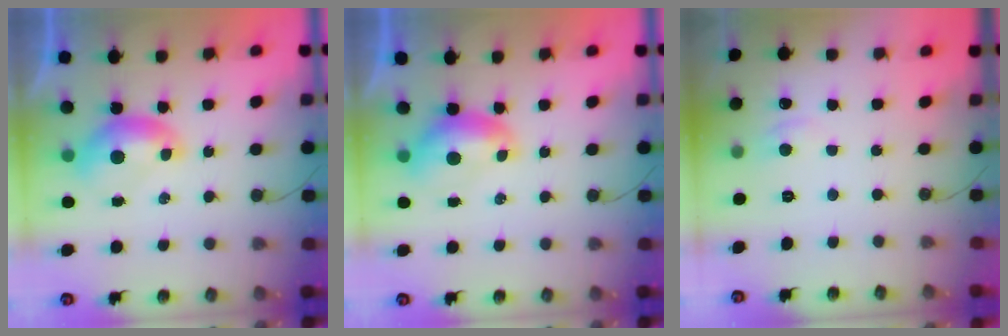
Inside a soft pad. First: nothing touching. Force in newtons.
{"total": 0.8, "press": 0.6, "slide": 0.4}
{"total": 0.9, "press": 0.7, "slide": 0.6}